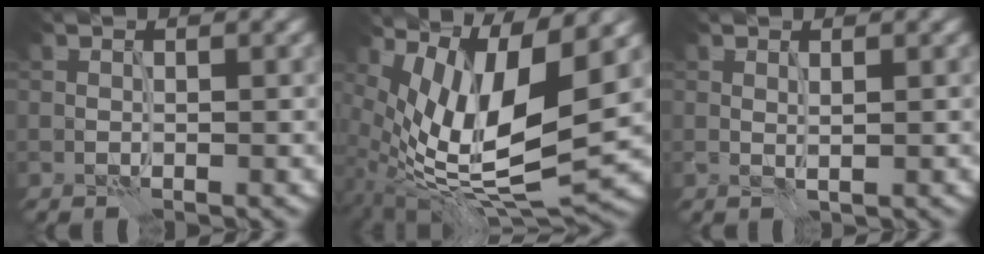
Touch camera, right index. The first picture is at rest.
{"total": 11.7, "force": [2.4, 3.8, 10.8], "torque": [-0.218, -0.006, 0.054]}
{"total": 0.6, "force": [0.3, -0.1, 0.5], "torque": [-0.012, -0.002, 0.006]}